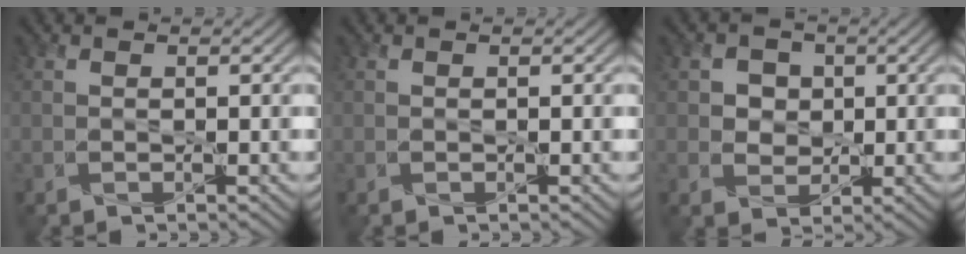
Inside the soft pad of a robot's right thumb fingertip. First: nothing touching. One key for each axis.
{"total": 0.0}
{"total": 4.3, "fx": 1.2, "fy": 3.8, "fz": 1.5, "tx": -0.041, "ty": -0.006, "tz": 0.022}